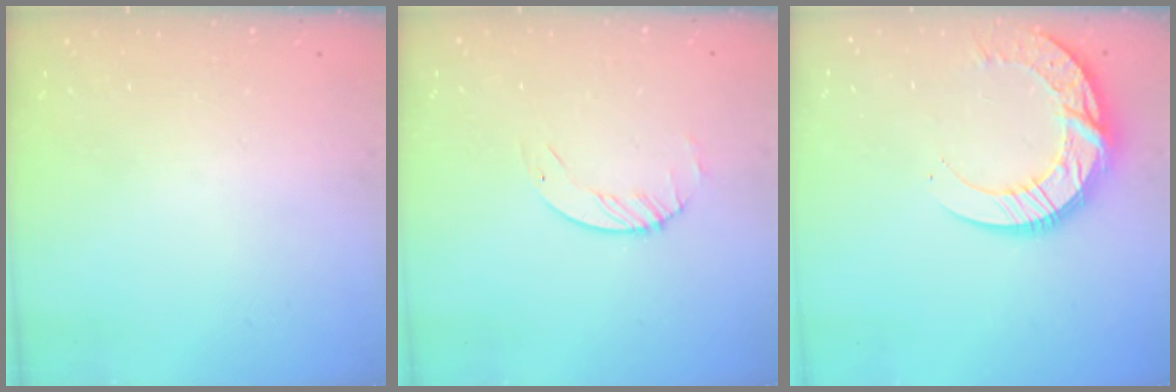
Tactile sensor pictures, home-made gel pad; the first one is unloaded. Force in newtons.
{"total": 1.6, "press": 1.6, "slide": 0.2}
{"total": 14.6, "press": 14.6, "slide": 1.2}